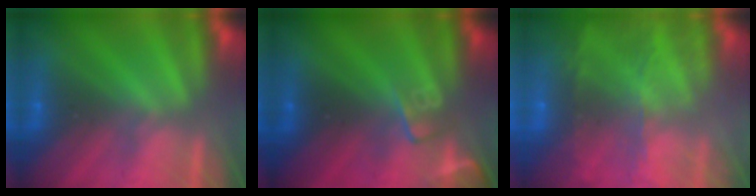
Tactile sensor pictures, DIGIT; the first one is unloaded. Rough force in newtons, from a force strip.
{"total": 2.5}
{"total": 6.9}